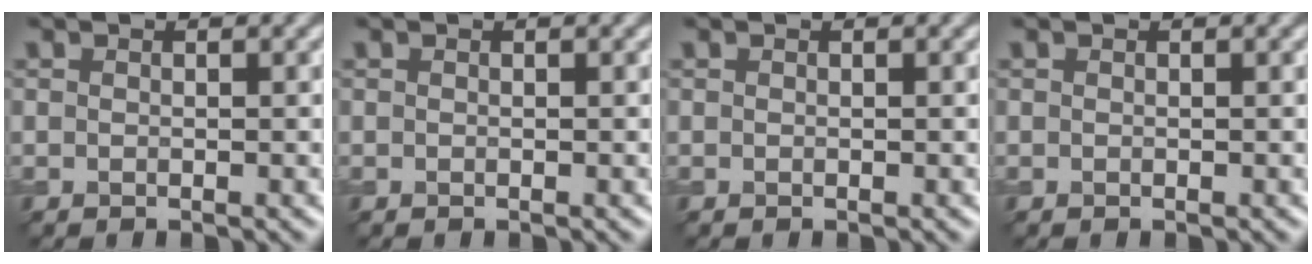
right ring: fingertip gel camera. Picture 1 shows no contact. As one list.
[{"total": 0.0}, {"total": 0.0}, {"total": 0.0}]